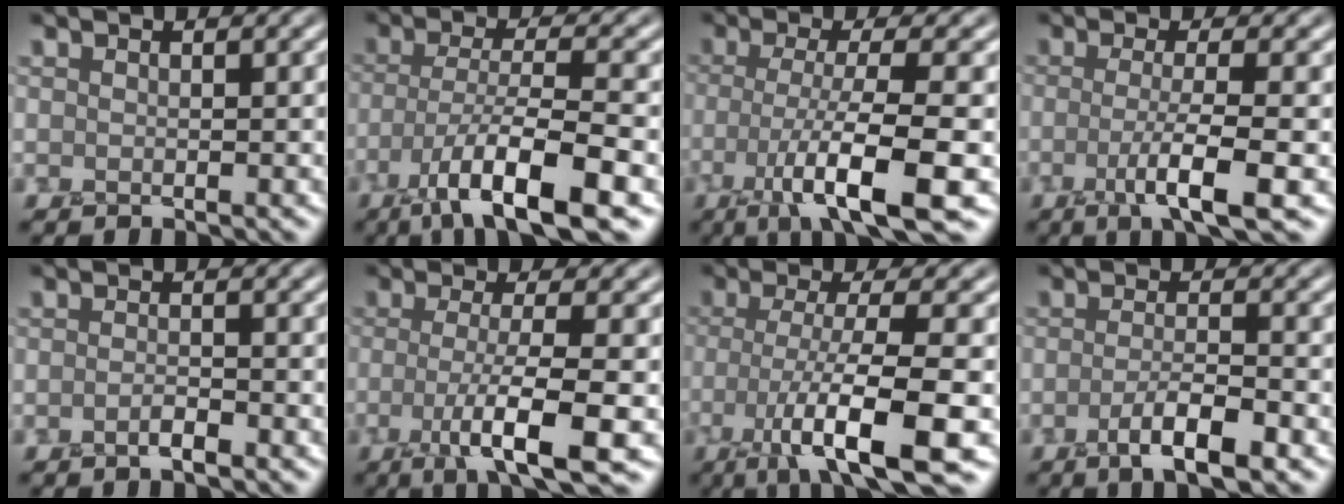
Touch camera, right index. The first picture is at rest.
{"total": 8.6, "force": [-4.5, 1.8, 7.1], "torque": [-0.116, -0.001, -0.081]}
{"total": 8.3, "force": [-3.3, 1.4, 7.5], "torque": [-0.122, -0.008, -0.062]}
{"total": 5.3, "force": [-1.4, 1.0, 5.0], "torque": [-0.082, -0.008, -0.028]}
{"total": 1.3, "force": [-0.7, 0.3, 1.1], "torque": [-0.020, -0.001, -0.014]}
{"total": 6.9, "force": [-2.0, 1.2, 6.5], "torque": [-0.105, -0.011, -0.040]}
{"total": 9.2, "force": [-3.9, 1.7, 8.2], "torque": [-0.136, -0.007, -0.071]}
{"total": 4.3, "force": [-1.9, 1.0, 3.7], "torque": [-0.066, 0.000, -0.036]}